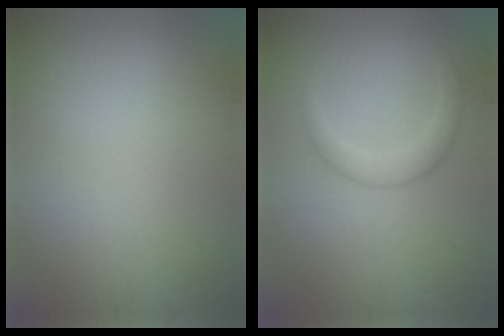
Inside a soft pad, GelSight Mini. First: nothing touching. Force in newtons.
{"total": 1.5, "press": 1.5, "slide": 0.1}